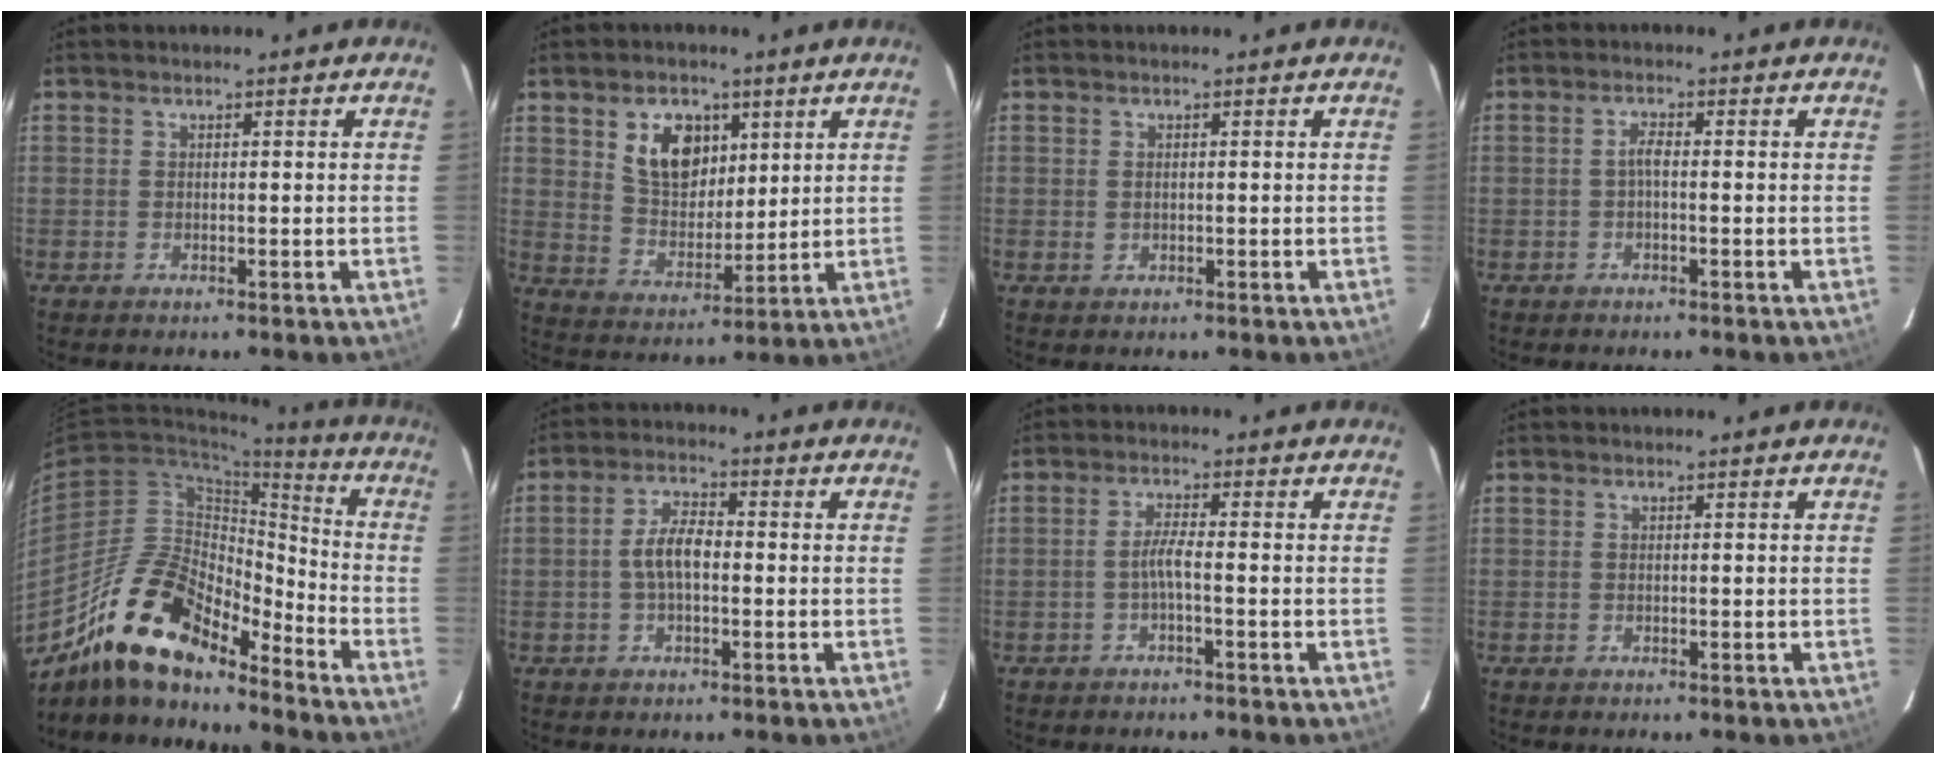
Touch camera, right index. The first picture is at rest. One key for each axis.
{"total": 10.2, "fx": 4.4, "fy": 6.8, "fz": 6.2, "tx": -0.110, "ty": 0.010, "tz": 0.089}
{"total": 0.9, "fx": 0.1, "fy": 0.7, "fz": 0.6, "tx": -0.011, "ty": 0.001, "tz": 0.003}
{"total": 1.6, "fx": -0.4, "fy": 0.4, "fz": 1.5, "tx": -0.029, "ty": 0.007, "tz": -0.010}
{"total": 18.6, "fx": -14.4, "fy": 6.1, "fz": 10.0, "tx": -0.182, "ty": 0.002, "tz": -0.269}
{"total": 5.5, "fx": -0.7, "fy": 2.6, "fz": 4.8, "tx": -0.097, "ty": 0.012, "tz": -0.011}
{"total": 2.5, "fx": -1.2, "fy": -0.2, "fz": 2.2, "tx": -0.046, "ty": 0.003, "tz": -0.022}
{"total": 0.0}